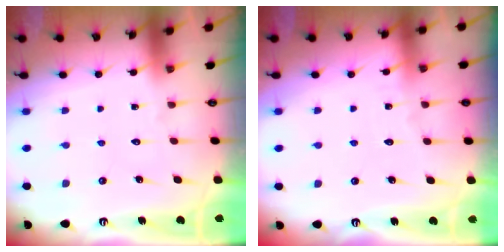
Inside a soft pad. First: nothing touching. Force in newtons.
{"total": 2.5, "press": 2.5, "slide": 0.3}